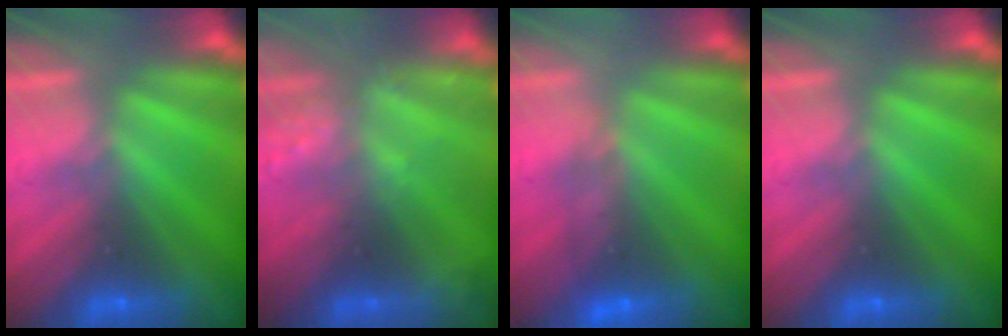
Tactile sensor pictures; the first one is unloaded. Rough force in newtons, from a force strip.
{"total": 2.2}
{"total": 4.5}
{"total": 0.0}